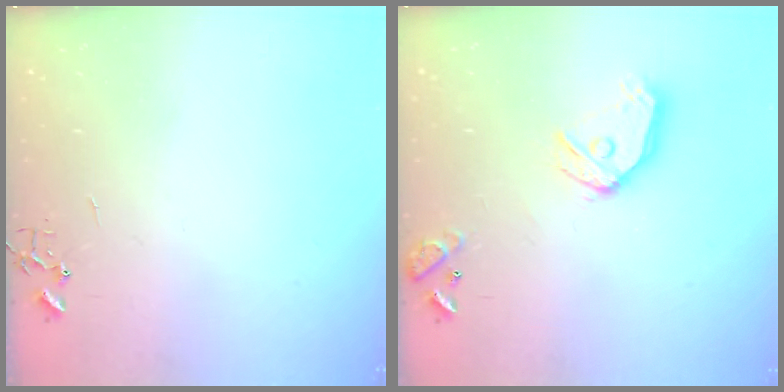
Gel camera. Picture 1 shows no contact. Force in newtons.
{"total": 14.0, "press": 13.8, "slide": 1.9}